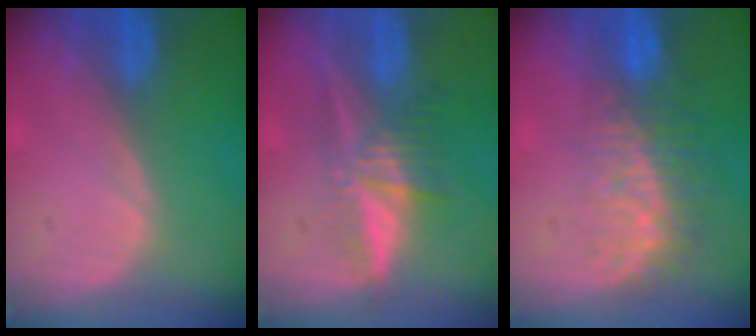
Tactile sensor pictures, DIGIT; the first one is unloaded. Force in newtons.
{"total": 5.8, "press": 5.5, "slide": 2.0}
{"total": 8.3, "press": 7.2, "slide": 4.1}